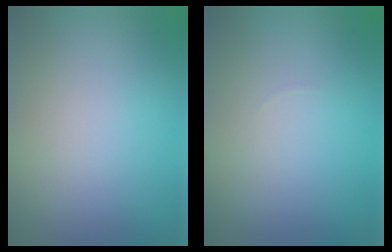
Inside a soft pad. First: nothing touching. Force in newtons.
{"total": 0.0}